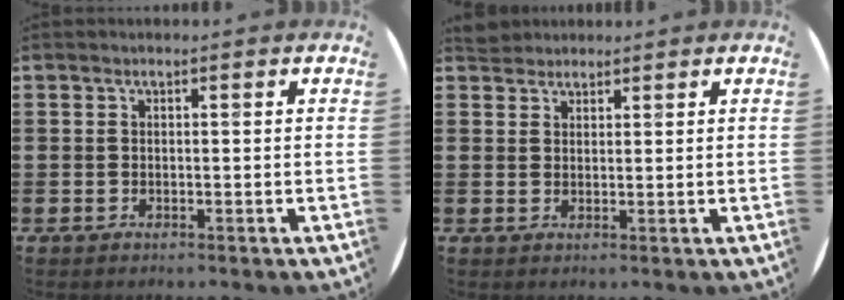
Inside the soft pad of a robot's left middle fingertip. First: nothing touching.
{"total": 2.2, "force": [2.1, 0.7, 0.0], "torque": [-0.004, 0.006, 0.042]}